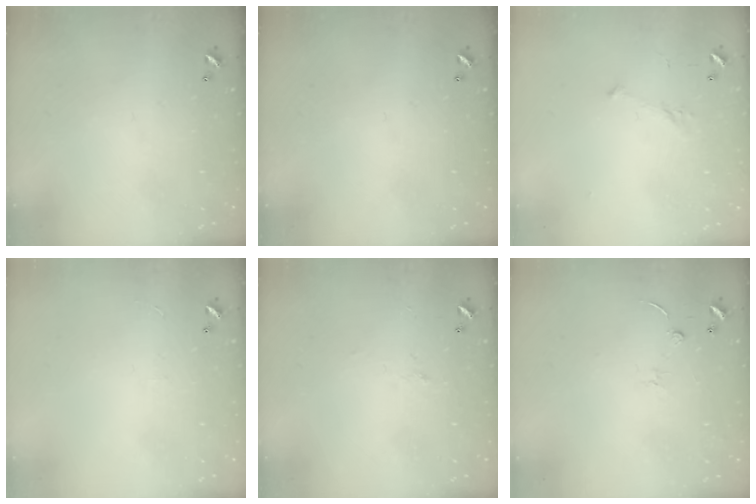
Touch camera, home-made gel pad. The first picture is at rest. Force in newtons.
{"total": 0.0}
{"total": 4.2, "press": 4.0, "slide": 1.1}
{"total": 1.3, "press": 1.3, "slide": 0.4}
{"total": 0.9, "press": 0.6, "slide": 0.6}
{"total": 1.3, "press": 1.2, "slide": 0.5}